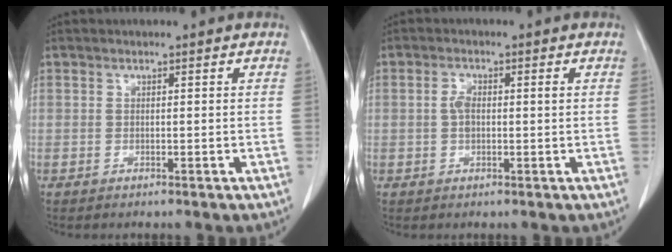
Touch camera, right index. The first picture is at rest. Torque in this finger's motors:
{"motor_torque": [0.09, 0.04, 0.06, 0.03]}